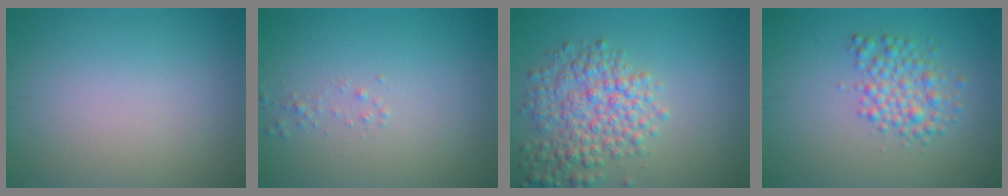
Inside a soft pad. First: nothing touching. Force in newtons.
{"total": 0.7, "press": 0.6, "slide": 0.1}
{"total": 5.1, "press": 5.1, "slide": 0.2}
{"total": 3.3, "press": 3.3, "slide": 0.1}